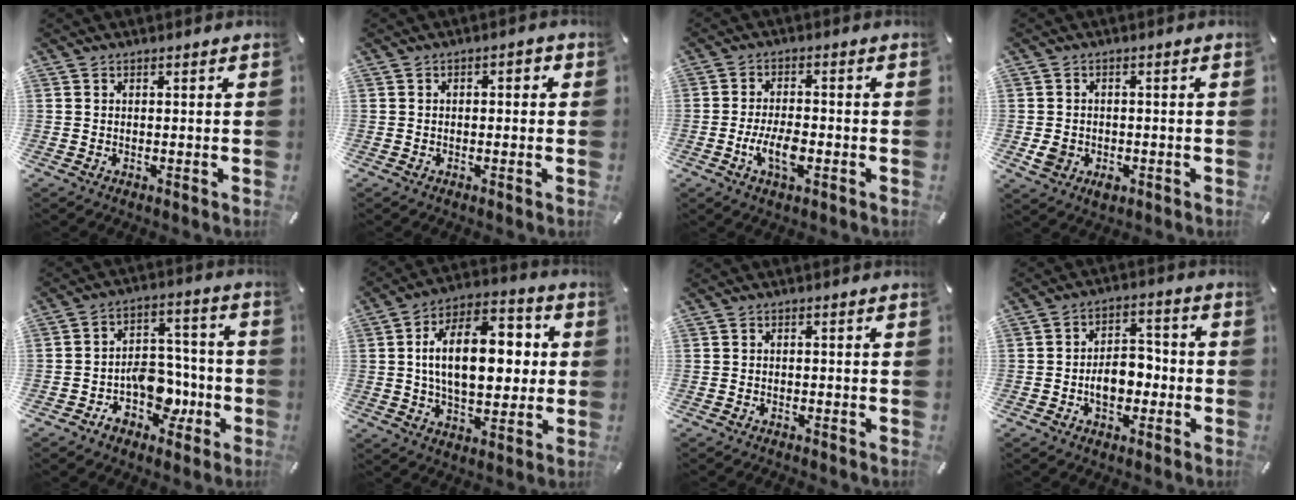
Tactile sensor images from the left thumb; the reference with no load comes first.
{"total": 1.8, "force": [-0.9, 1.1, 1.1], "torque": [-0.021, 0.010, -0.019]}
{"total": 6.9, "force": [-2.3, 3.1, 5.7], "torque": [-0.125, 0.001, -0.044]}
{"total": 4.0, "force": [-1.4, 3.2, 1.9], "torque": [-0.035, -0.001, -0.027]}
{"total": 11.4, "force": [-4.2, 8.8, 5.9], "torque": [-0.064, 0.026, -0.065]}
{"total": 19.1, "force": [2.0, 11.0, 15.5], "torque": [-0.258, 0.008, 0.029]}
{"total": 0.6, "force": [-0.5, 0.2, 0.2], "torque": [-0.003, 0.001, -0.011]}
{"total": 7.7, "force": [-2.4, 5.7, 4.7], "torque": [-0.068, 0.016, -0.041]}